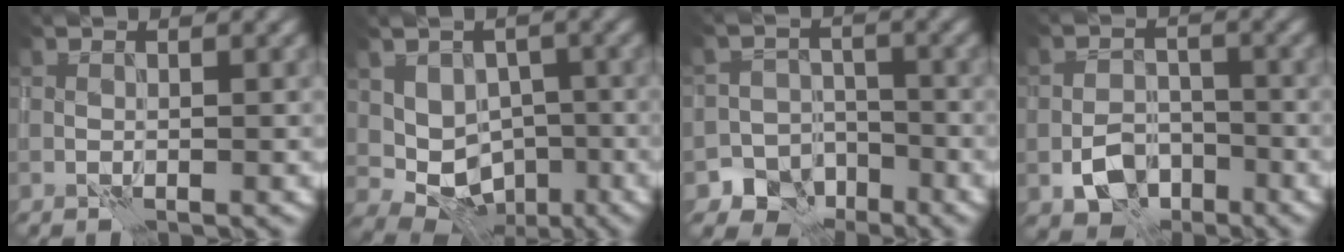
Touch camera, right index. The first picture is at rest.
{"total": 6.4, "force": [-0.6, 5.3, 3.4], "torque": [-0.041, -0.005, -0.005]}
{"total": 6.3, "force": [-4.2, 4.6, 0.5], "torque": [0.025, -0.008, -0.073]}
{"total": 3.9, "force": [-2.0, 2.8, 2.0], "torque": [-0.028, -0.002, -0.037]}